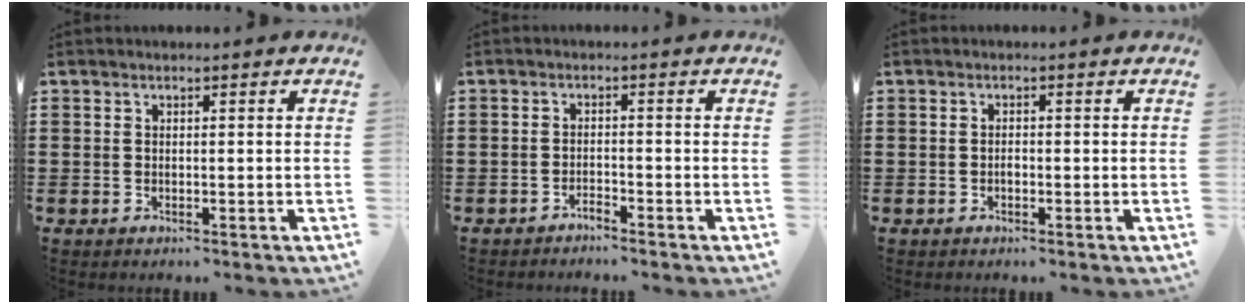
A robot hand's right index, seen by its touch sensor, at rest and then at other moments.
{"total": 1.5, "force": [-1.5, 0.0, 0.1], "torque": [-0.005, 0.004, -0.031]}
{"total": 0.9, "force": [-0.3, 0.3, 0.8], "torque": [-0.019, -0.007, -0.004]}